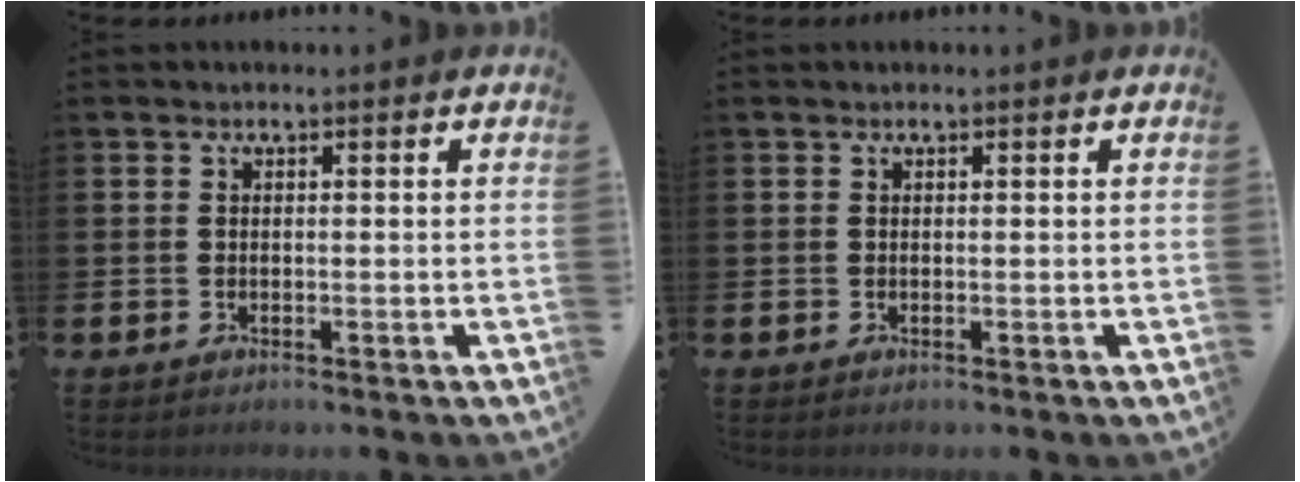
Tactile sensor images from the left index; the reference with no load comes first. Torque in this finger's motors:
{"motor_torque": [0.33, -0.78, -0.06, -0.01]}